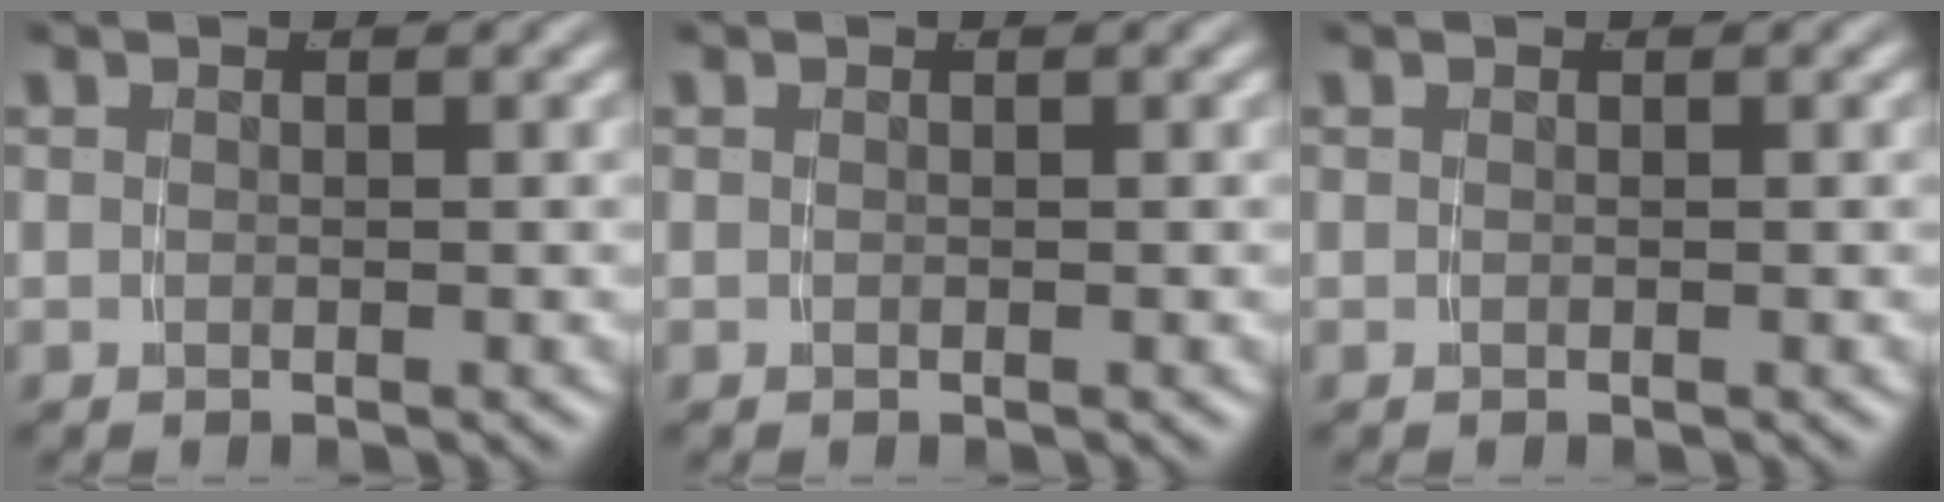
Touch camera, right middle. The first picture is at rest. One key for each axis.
{"total": 0.0}
{"total": 0.0}